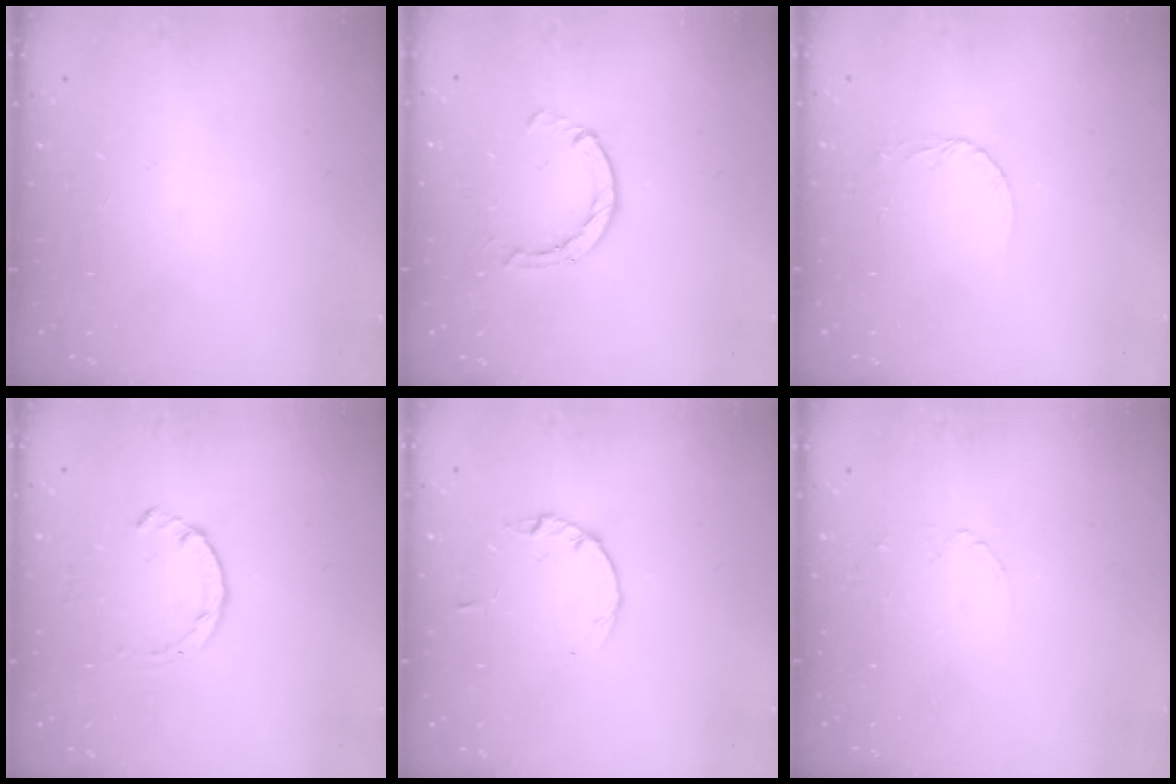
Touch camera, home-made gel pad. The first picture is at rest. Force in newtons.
{"total": 2.9, "press": 2.8, "slide": 0.4}
{"total": 2.6, "press": 2.6, "slide": 0.1}
{"total": 2.8, "press": 2.8, "slide": 0.4}
{"total": 2.8, "press": 2.8, "slide": 0.4}
{"total": 1.3, "press": 1.3, "slide": 0.1}